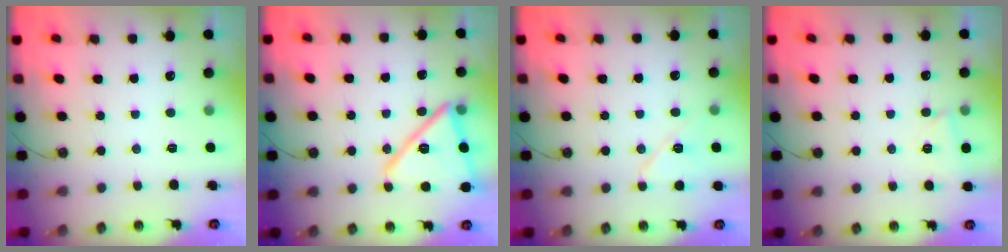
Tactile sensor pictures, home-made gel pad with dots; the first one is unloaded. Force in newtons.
{"total": 19.0, "press": 18.9, "slide": 1.2}
{"total": 8.5, "press": 8.4, "slide": 1.7}
{"total": 3.9, "press": 1.7, "slide": 3.5}